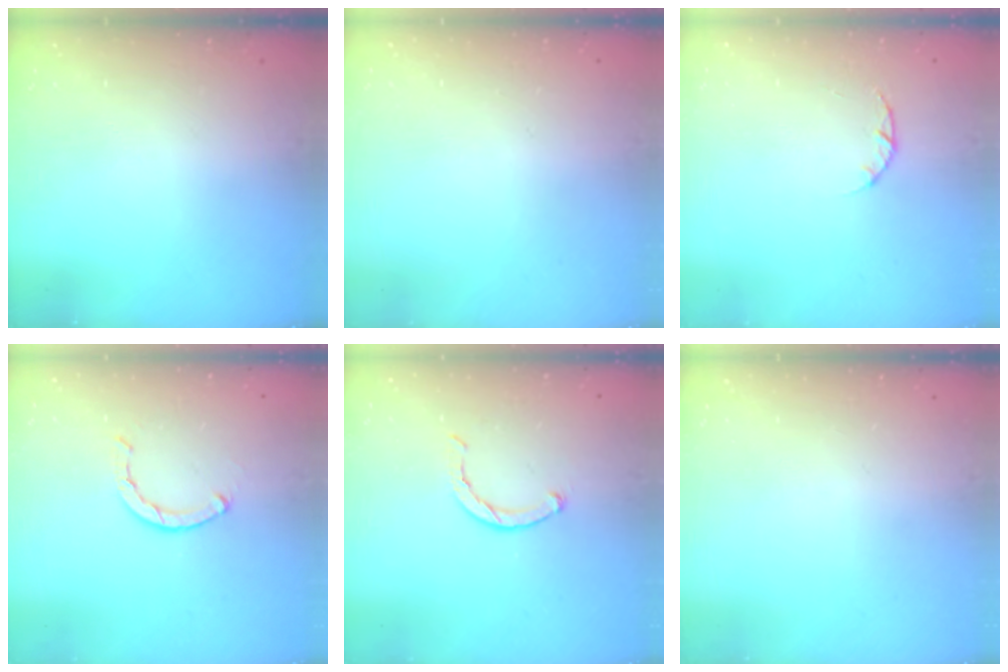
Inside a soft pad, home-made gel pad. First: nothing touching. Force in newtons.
{"total": 2.6, "press": 2.6, "slide": 0.2}
{"total": 1.4, "press": 1.3, "slide": 0.3}
{"total": 2.1, "press": 2.1, "slide": 0.2}
{"total": 2.3, "press": 2.3, "slide": 0.4}
{"total": 0.0}